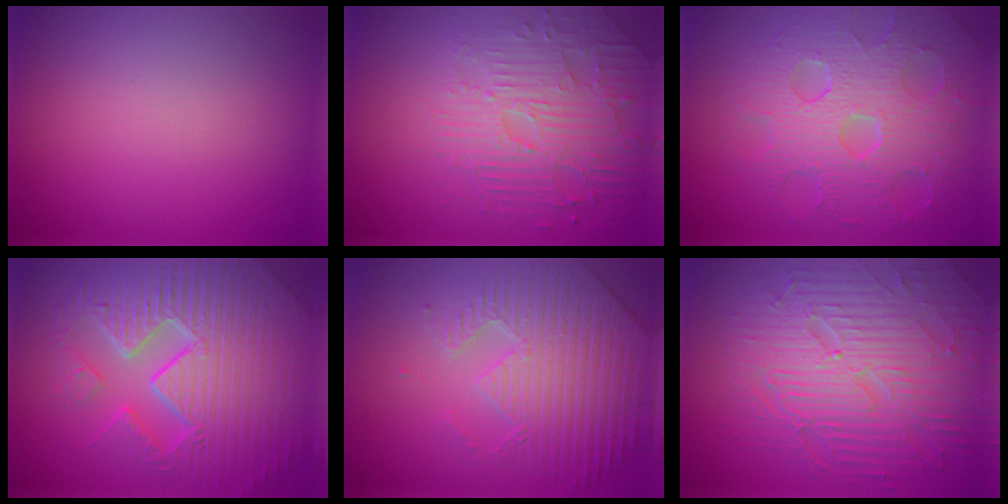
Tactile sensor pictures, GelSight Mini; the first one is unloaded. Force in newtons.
{"total": 4.7, "press": 4.0, "slide": 2.5}
{"total": 8.6, "press": 6.1, "slide": 6.0}
{"total": 11.2, "press": 7.2, "slide": 8.6}
{"total": 7.1, "press": 5.5, "slide": 4.5}
{"total": 9.0, "press": 6.4, "slide": 6.4}